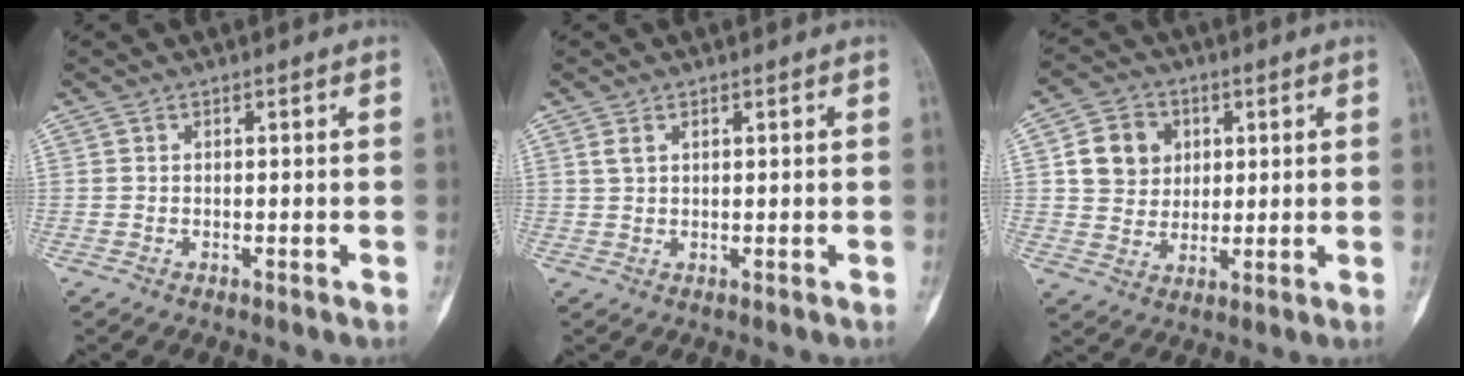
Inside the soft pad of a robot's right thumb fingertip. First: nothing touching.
{"total": 1.8, "force": [0.9, 0.9, 1.2], "torque": [-0.025, 0.005, 0.023]}
{"total": 9.4, "force": [2.4, 8.0, 4.2], "torque": [-0.041, -0.005, 0.043]}